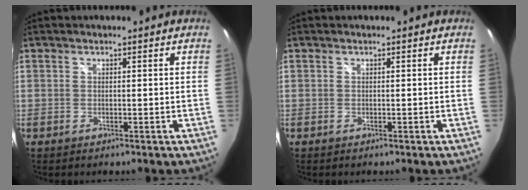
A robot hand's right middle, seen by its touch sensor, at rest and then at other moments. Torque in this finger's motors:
{"motor_torque": [0.02, 0.02, 0.00, 0.01]}